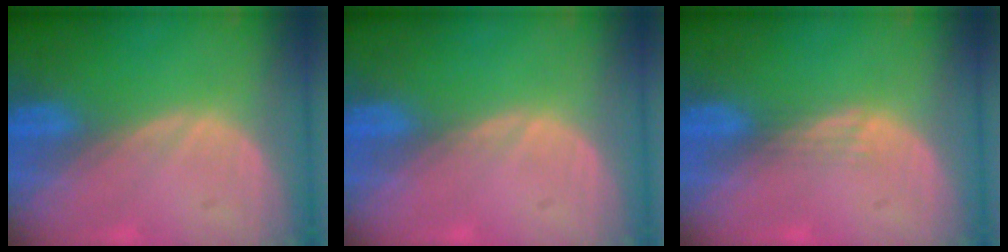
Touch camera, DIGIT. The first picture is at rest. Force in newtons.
{"total": 0.6, "press": 0.4, "slide": 0.4}
{"total": 1.5, "press": 1.2, "slide": 0.9}